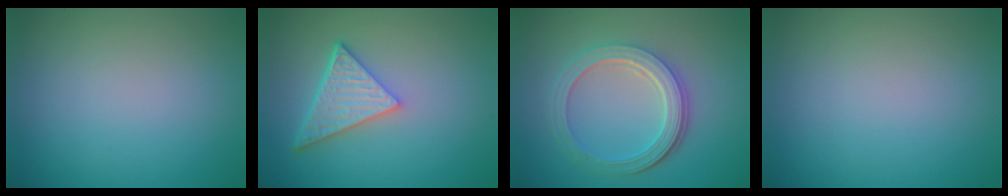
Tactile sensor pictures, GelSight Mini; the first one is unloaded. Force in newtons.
{"total": 5.1, "press": 3.8, "slide": 3.4}
{"total": 5.2, "press": 3.7, "slide": 3.6}
{"total": 0.0}